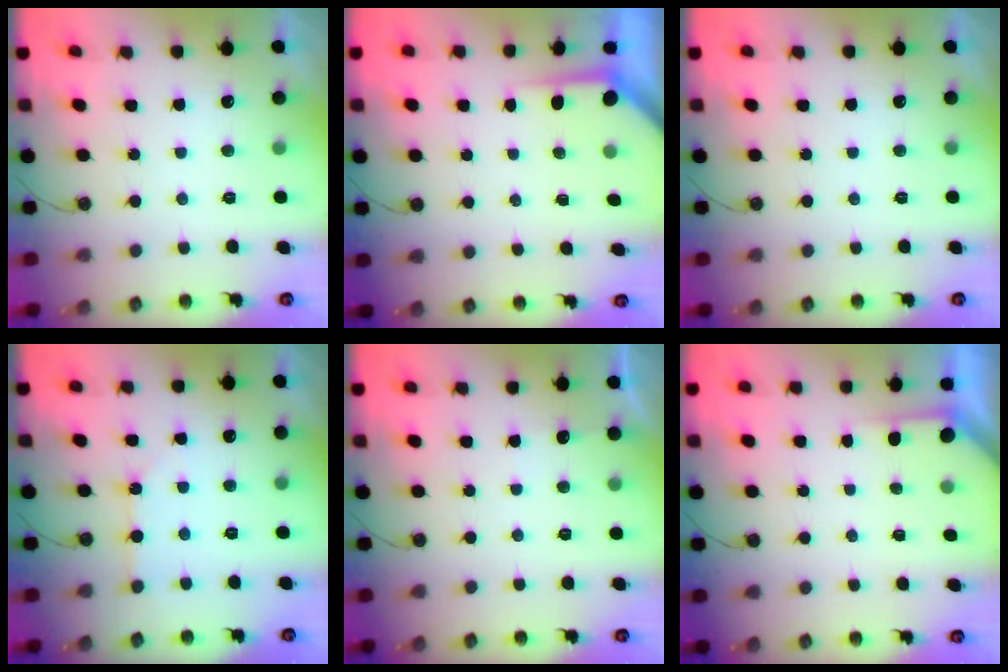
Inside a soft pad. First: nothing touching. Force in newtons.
{"total": 3.6, "press": 3.6, "slide": 0.3}
{"total": 0.0}
{"total": 2.7, "press": 2.7, "slide": 0.4}
{"total": 2.5, "press": 2.5, "slide": 0.3}
{"total": 1.7, "press": 1.7, "slide": 0.2}